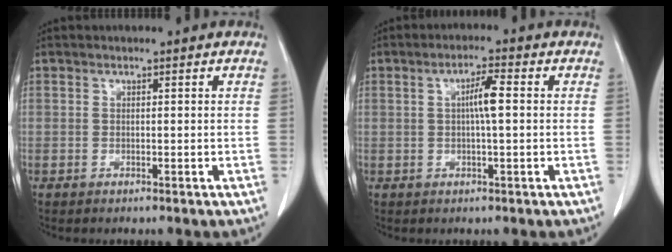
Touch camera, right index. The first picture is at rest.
{"total": 3.8, "force": [0.4, 0.3, 3.8], "torque": [-0.069, 0.007, 0.005]}